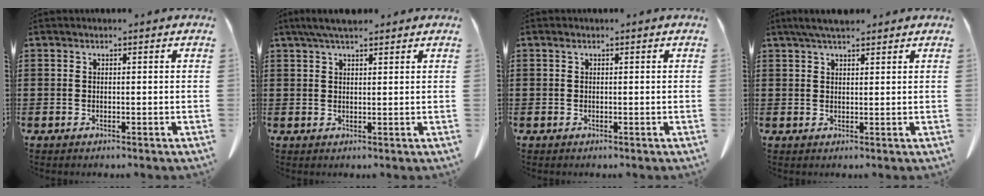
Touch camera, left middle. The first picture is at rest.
{"total": 3.8, "force": [2.8, 0.9, 2.5], "torque": [-0.056, 0.001, 0.052]}
{"total": 0.5, "force": [0.2, 0.4, 0.3], "torque": [-0.007, 0.003, 0.005]}
{"total": 3.7, "force": [2.8, 0.8, 2.3], "torque": [-0.052, 0.001, 0.053]}